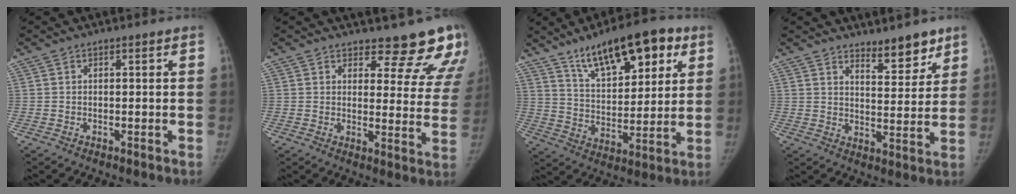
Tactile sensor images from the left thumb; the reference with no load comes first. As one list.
[{"total": 13.8, "force": [12.4, 4.8, 3.7], "torque": [0.015, -0.098, 0.126]}, {"total": 17.6, "force": [10.2, 7.3, 12.4], "torque": [-0.149, -0.037, 0.168]}, {"total": 6.9, "force": [5.6, 2.5, 3.2], "torque": [-0.018, -0.047, 0.086]}]